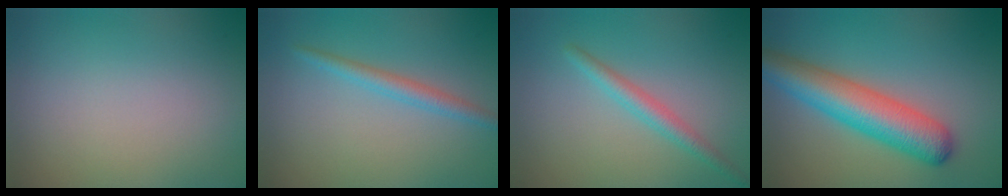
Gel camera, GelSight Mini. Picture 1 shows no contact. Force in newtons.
{"total": 2.0, "press": 2.0, "slide": 0.1}
{"total": 2.1, "press": 2.1, "slide": 0.0}
{"total": 7.1, "press": 7.1, "slide": 0.2}